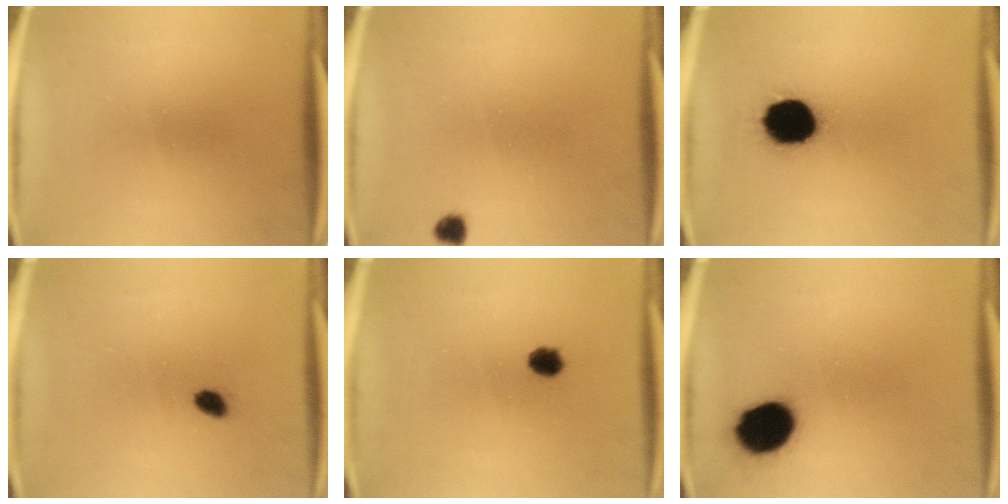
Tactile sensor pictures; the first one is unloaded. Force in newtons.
{"total": 1.8}
{"total": 15.0}
{"total": 2.0}
{"total": 2.9}
{"total": 13.2}